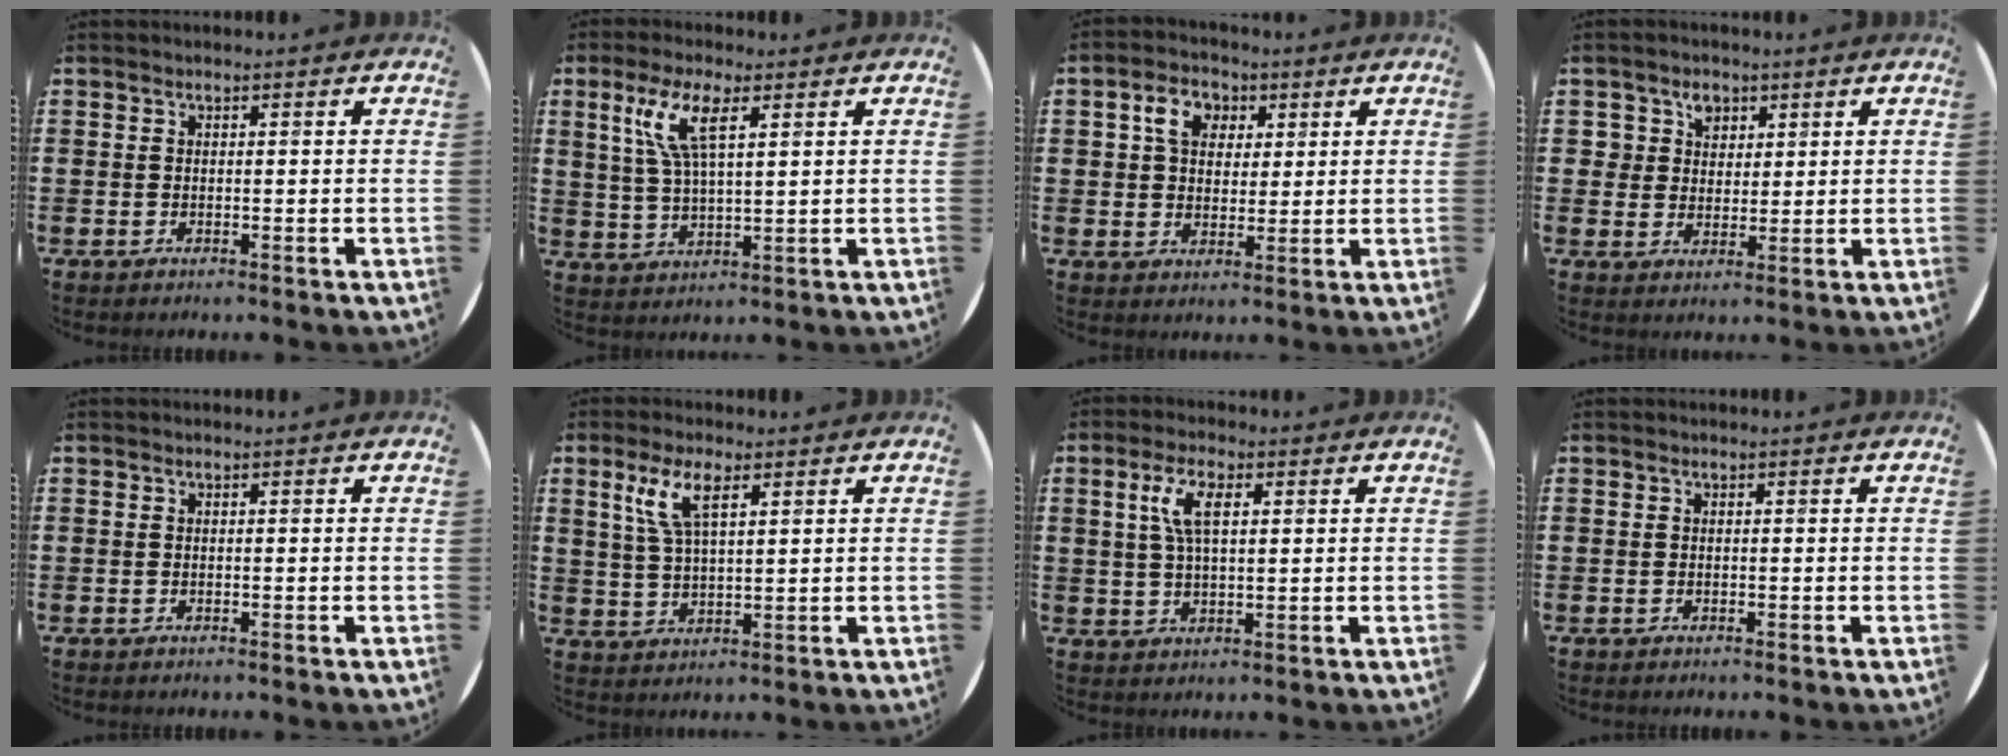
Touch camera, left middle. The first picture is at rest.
{"total": 7.1, "force": [3.8, 1.8, 5.7], "torque": [-0.125, 0.008, 0.064]}
{"total": 4.9, "force": [2.2, 3.6, 2.5], "torque": [-0.046, 0.009, 0.036]}
{"total": 3.3, "force": [1.9, 2.6, 0.8], "torque": [-0.018, 0.006, 0.035]}
{"total": 0.0}
{"total": 6.1, "force": [3.4, 1.9, 4.8], "torque": [-0.105, 0.008, 0.059]}
{"total": 5.6, "force": [2.2, 2.2, 4.7], "torque": [-0.101, 0.011, 0.037]}
{"total": 0.0}